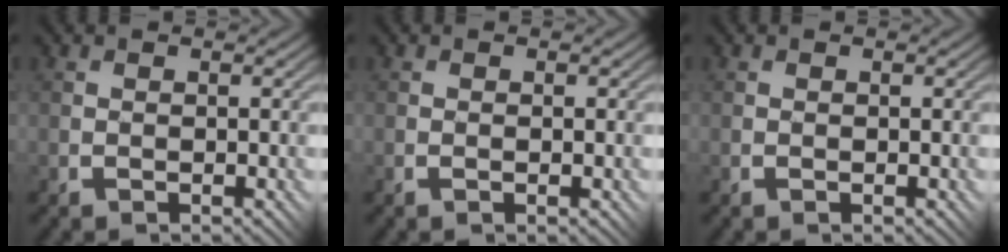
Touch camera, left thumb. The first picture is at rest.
{"total": 0.6, "force": [-0.3, 0.0, 0.5], "torque": [-0.007, 0.001, -0.003]}
{"total": 0.0}